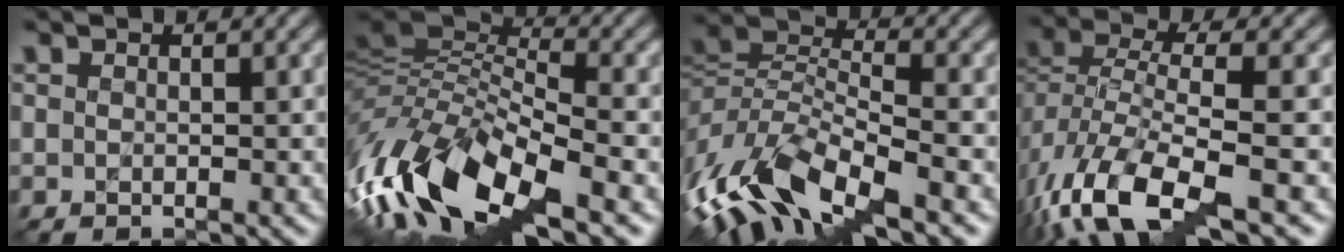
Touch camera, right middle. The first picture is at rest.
{"total": 13.6, "force": [-6.4, 5.0, 10.9], "torque": [-0.233, 0.001, -0.122]}
{"total": 9.7, "force": [-5.2, 3.8, 7.2], "torque": [-0.141, 0.002, -0.110]}
{"total": 8.5, "force": [-4.1, 3.2, 6.7], "torque": [-0.143, -0.005, -0.084]}